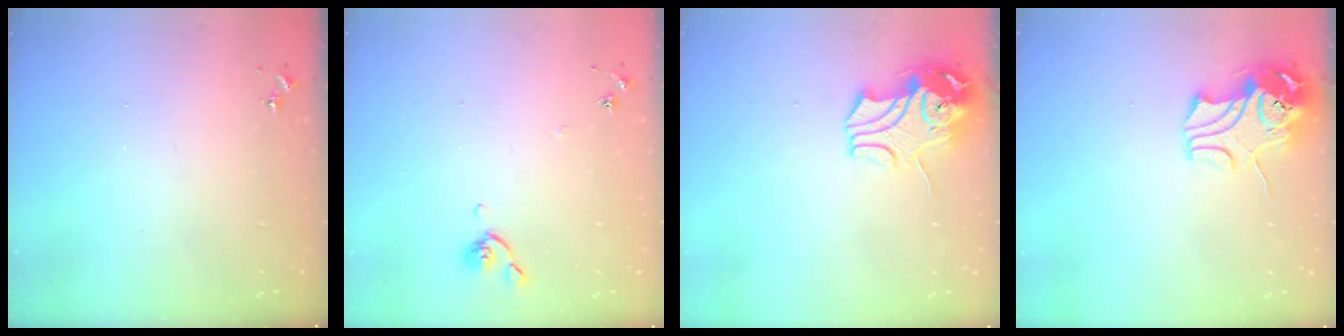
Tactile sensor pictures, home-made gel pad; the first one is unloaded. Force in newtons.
{"total": 5.0, "press": 4.9, "slide": 0.8}
{"total": 11.2, "press": 11.0, "slide": 1.9}
{"total": 11.7, "press": 11.5, "slide": 1.7}